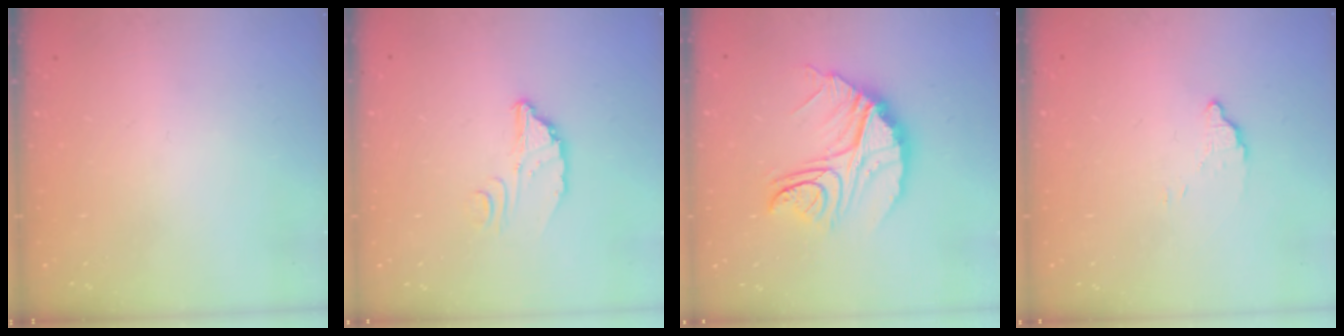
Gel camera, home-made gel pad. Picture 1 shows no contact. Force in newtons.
{"total": 3.8, "press": 3.8, "slide": 0.2}
{"total": 15.9, "press": 15.8, "slide": 1.6}
{"total": 2.4, "press": 2.4, "slide": 0.0}